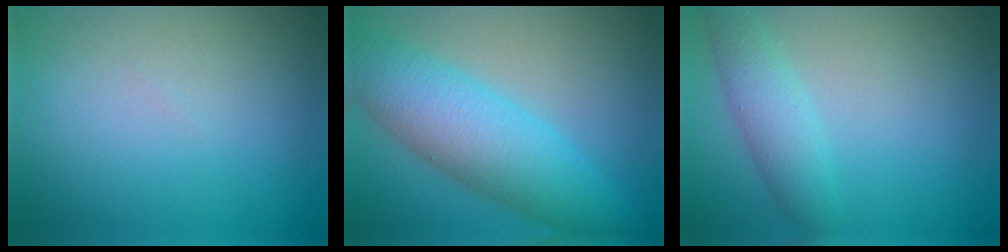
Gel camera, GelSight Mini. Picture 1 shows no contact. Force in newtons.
{"total": 7.7, "press": 7.7, "slide": 0.1}
{"total": 2.9, "press": 2.9, "slide": 0.2}